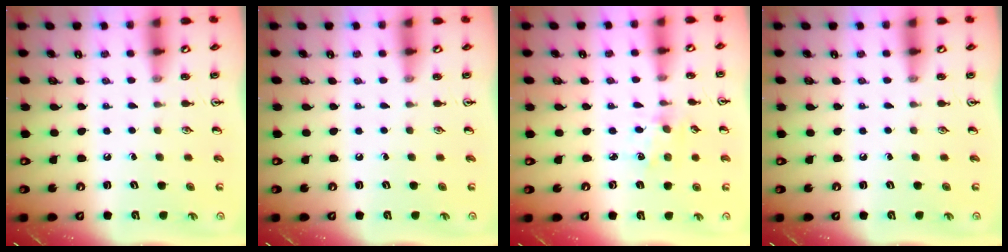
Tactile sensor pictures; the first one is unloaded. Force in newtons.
{"total": 0.0}
{"total": 1.7, "press": 1.7, "slide": 0.3}
{"total": 0.0}